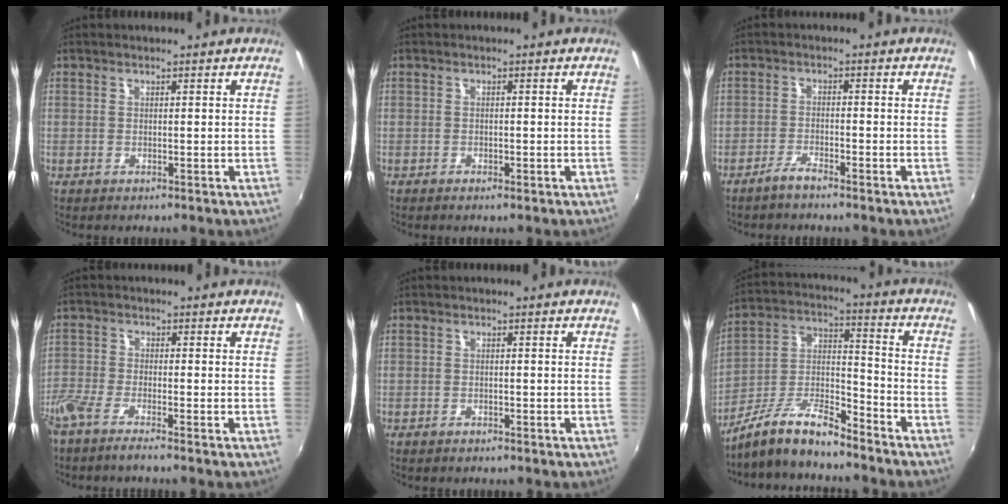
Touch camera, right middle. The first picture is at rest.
{"total": 1.1, "force": [-0.8, 0.5, 0.6], "torque": [-0.012, -0.005, -0.014]}
{"total": 2.8, "force": [-2.5, 0.3, 1.3], "torque": [-0.042, -0.001, -0.048]}
{"total": 5.4, "force": [-4.5, 0.3, 3.0], "torque": [-0.081, -0.017, -0.093]}
{"total": 1.0, "force": [-0.9, 0.5, 0.1], "torque": [-0.006, -0.001, -0.016]}
{"total": 12.3, "force": [-9.9, 2.7, 6.8], "torque": [-0.148, 0.009, -0.190]}